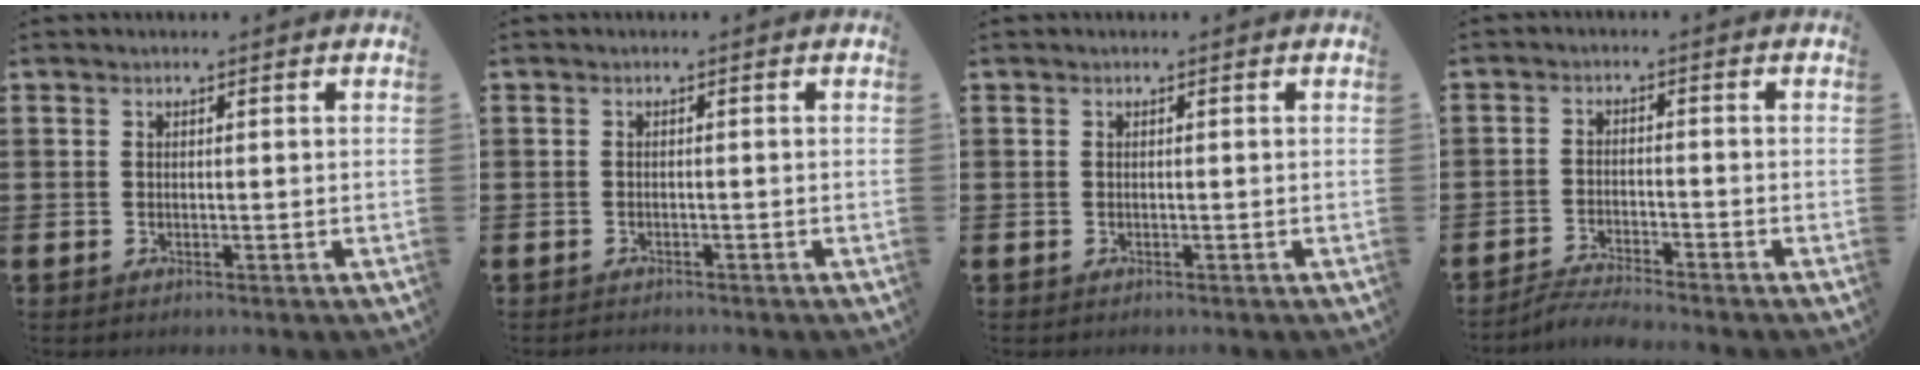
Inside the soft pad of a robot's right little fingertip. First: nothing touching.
{"total": 0.5, "force": [-0.5, 0.0, -0.1], "torque": [0.000, -0.001, -0.012]}
{"total": 0.0}
{"total": 2.7, "force": [-2.7, -0.2, 0.4], "torque": [-0.008, 0.003, -0.056]}